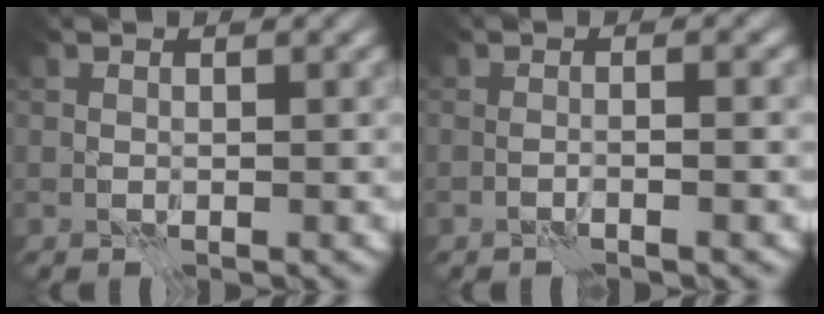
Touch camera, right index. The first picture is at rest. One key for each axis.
{"total": 1.5, "fx": -0.5, "fy": 0.0, "fz": 1.4, "tx": -0.007, "ty": -0.003, "tz": -0.019}